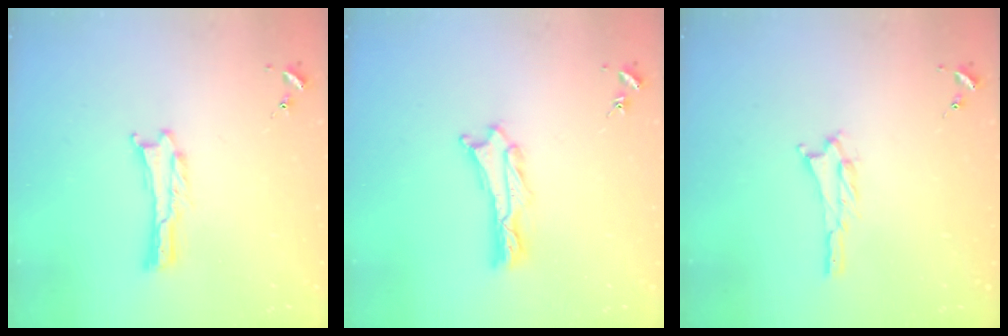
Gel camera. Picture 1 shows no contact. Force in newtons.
{"total": 1.2, "press": 1.2, "slide": 0.2}
{"total": 1.2, "press": 1.2, "slide": 0.2}